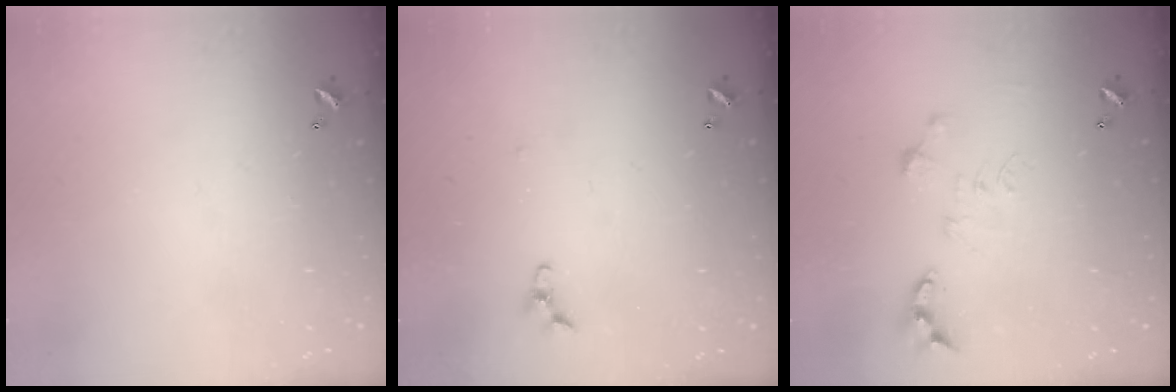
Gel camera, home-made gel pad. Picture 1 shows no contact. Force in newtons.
{"total": 4.6, "press": 4.6, "slide": 0.6}
{"total": 0.0}